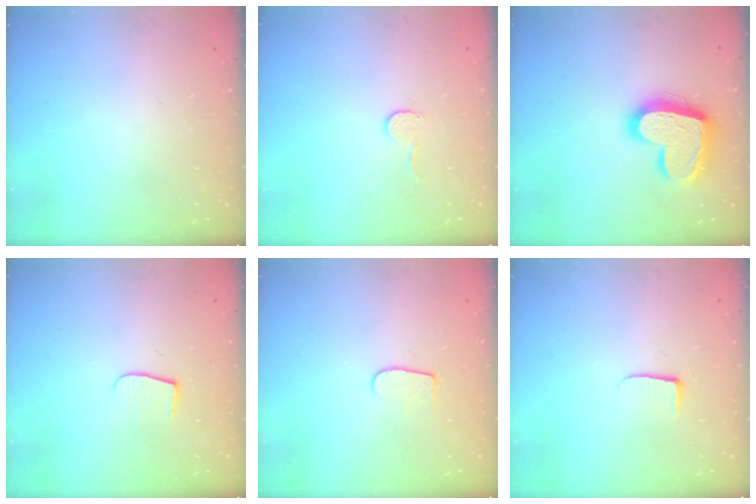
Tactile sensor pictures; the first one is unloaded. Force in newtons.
{"total": 4.6, "press": 4.6, "slide": 0.4}
{"total": 18.3, "press": 18.2, "slide": 1.7}
{"total": 4.9, "press": 4.9, "slide": 0.5}
{"total": 5.8, "press": 5.8, "slide": 0.5}
{"total": 4.0, "press": 4.0, "slide": 0.5}